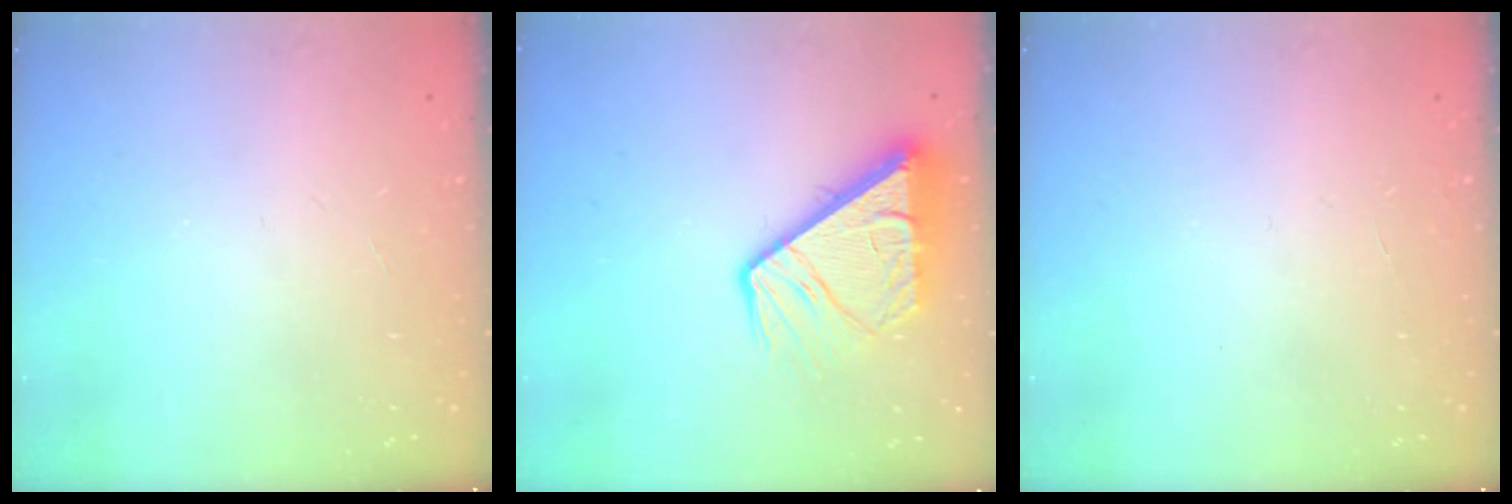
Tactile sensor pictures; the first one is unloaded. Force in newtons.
{"total": 10.9, "press": 10.8, "slide": 1.3}
{"total": 0.0}